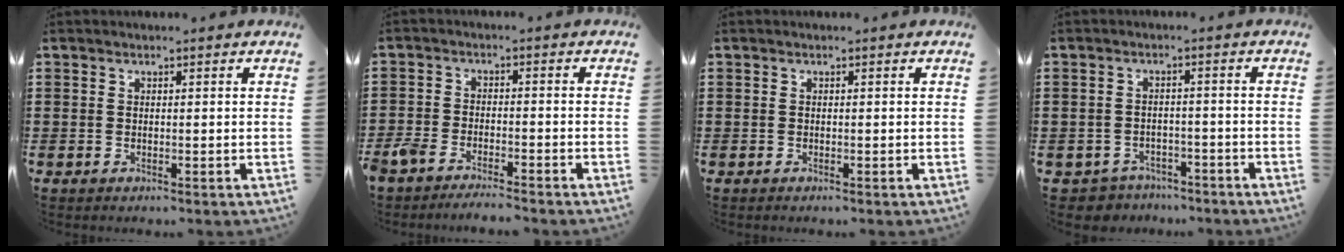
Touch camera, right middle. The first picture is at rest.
{"total": 3.9, "force": [-3.8, 0.6, 0.7], "torque": [-0.036, -0.003, -0.085]}
{"total": 0.0}
{"total": 3.2, "force": [-3.0, 0.9, -0.3], "torque": [-0.006, -0.002, -0.066]}